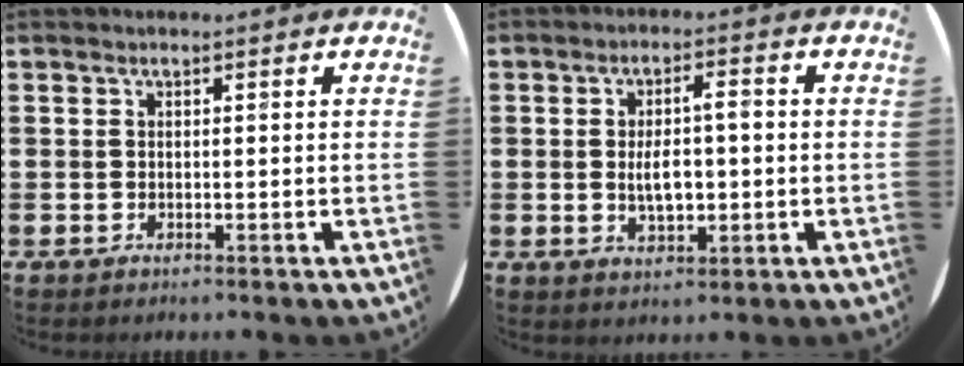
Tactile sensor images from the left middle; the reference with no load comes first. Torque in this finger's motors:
{"motor_torque": [0.59, 0.40, 0.19, 0.16]}